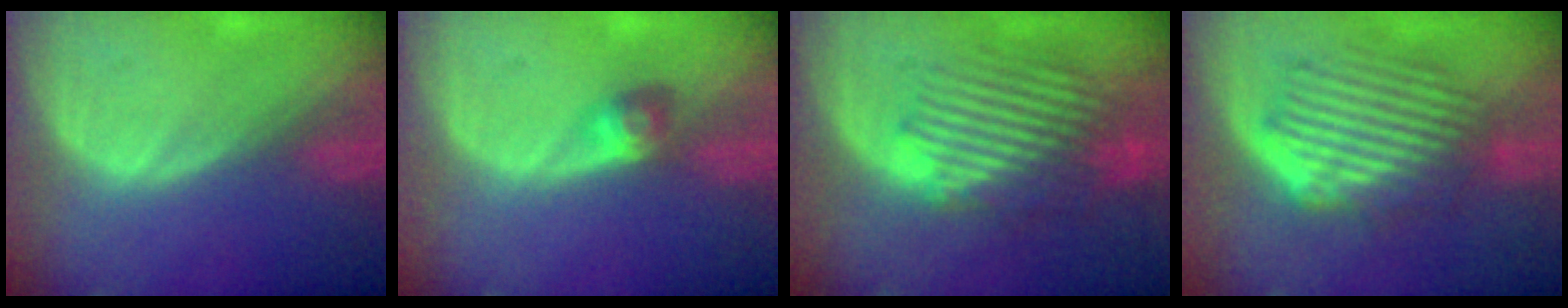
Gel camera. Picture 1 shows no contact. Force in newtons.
{"total": 2.9, "press": 2.6, "slide": 1.4}
{"total": 10.2, "press": 9.2, "slide": 4.3}
{"total": 9.4, "press": 8.3, "slide": 4.5}